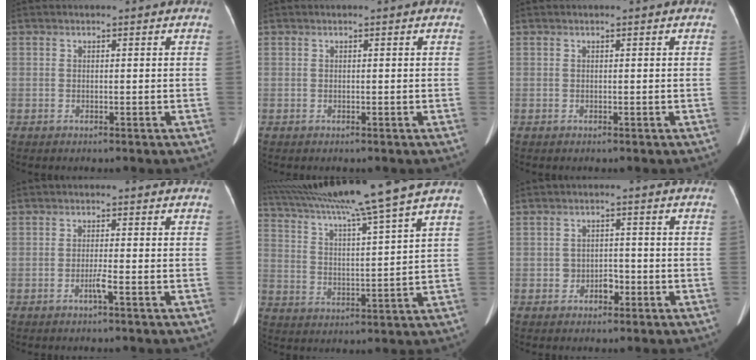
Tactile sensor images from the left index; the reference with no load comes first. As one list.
[{"total": 0.0}, {"total": 0.0}, {"total": 1.6, "force": [-0.9, -0.4, 1.2], "torque": [-0.026, -0.002, -0.018]}, {"total": 17.5, "force": [14.7, -2.6, 9.0], "torque": [-0.159, -0.006, 0.233]}, {"total": 2.4, "force": [-1.1, 1.7, 1.2], "torque": [-0.014, 0.007, -0.015]}]